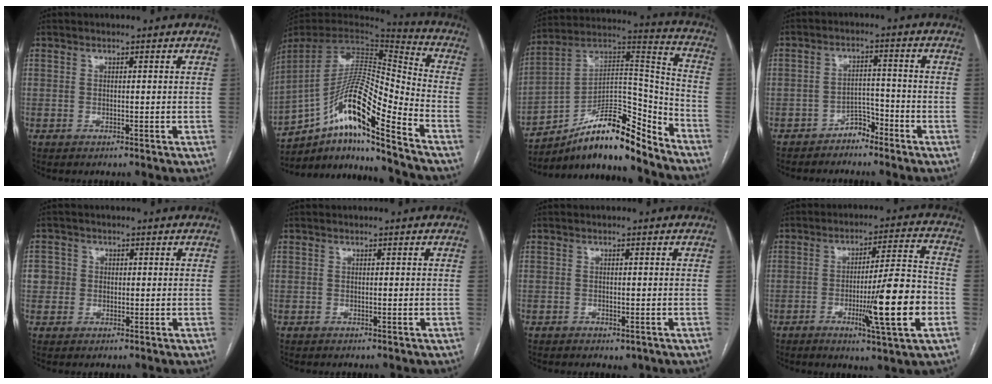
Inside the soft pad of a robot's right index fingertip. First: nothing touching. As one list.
[{"total": 18.4, "force": [-12.1, 0.8, 13.8], "torque": [-0.269, 0.008, -0.220]}, {"total": 17.6, "force": [-13.8, 3.7, 10.4], "torque": [-0.162, 0.051, -0.233]}, {"total": 3.5, "force": [-2.8, 1.8, 0.9], "torque": [-0.008, 0.009, -0.047]}, {"total": 3.1, "force": [0.0, 3.1, 0.6], "torque": [-0.005, 0.013, 0.000]}, {"total": 0.0}, {"total": 1.6, "force": [-0.9, 1.0, 0.9], "torque": [-0.009, 0.001, -0.004]}, {"total": 14.2, "force": [-4.2, 0.0, 13.5], "torque": [-0.211, -0.010, -0.066]}]